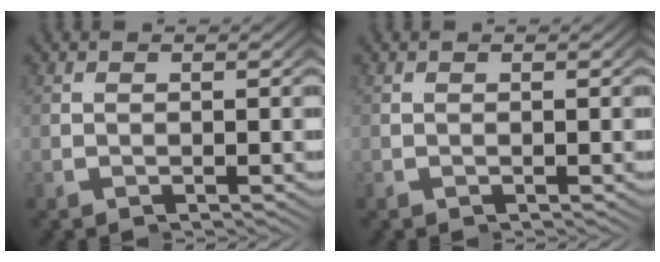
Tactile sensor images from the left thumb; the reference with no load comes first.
{"total": 0.0}